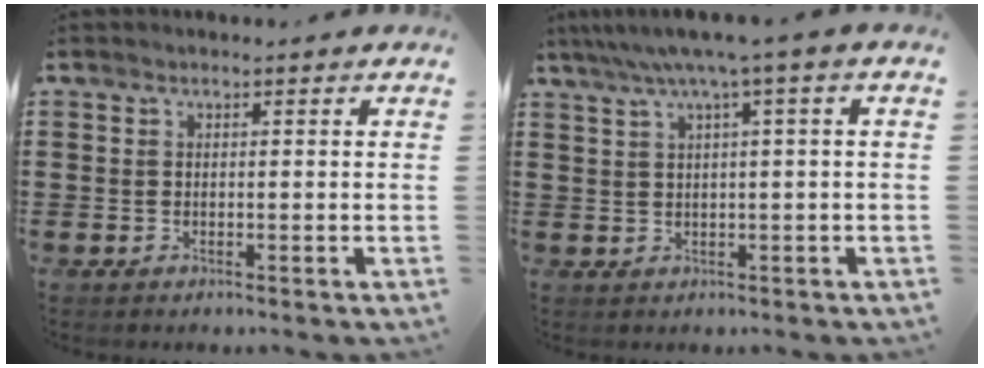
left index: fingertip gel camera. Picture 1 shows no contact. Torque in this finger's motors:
{"motor_torque": [1.09, -1.05, 0.59, 0.21]}